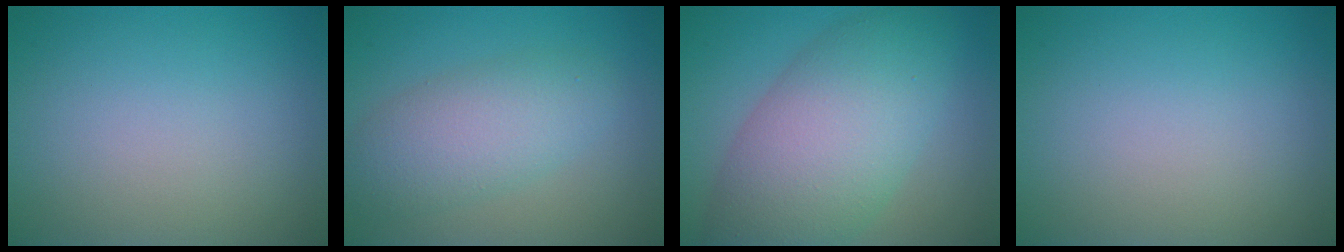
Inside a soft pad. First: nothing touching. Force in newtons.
{"total": 4.9, "press": 4.9, "slide": 0.2}
{"total": 9.4, "press": 9.4, "slide": 0.3}
{"total": 0.0}